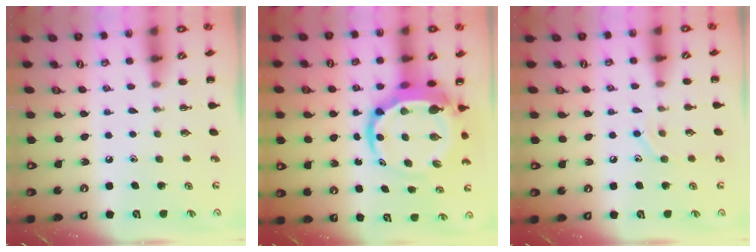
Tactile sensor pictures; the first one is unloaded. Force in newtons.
{"total": 9.5, "press": 9.1, "slide": 2.6}
{"total": 8.2, "press": 8.1, "slide": 1.5}